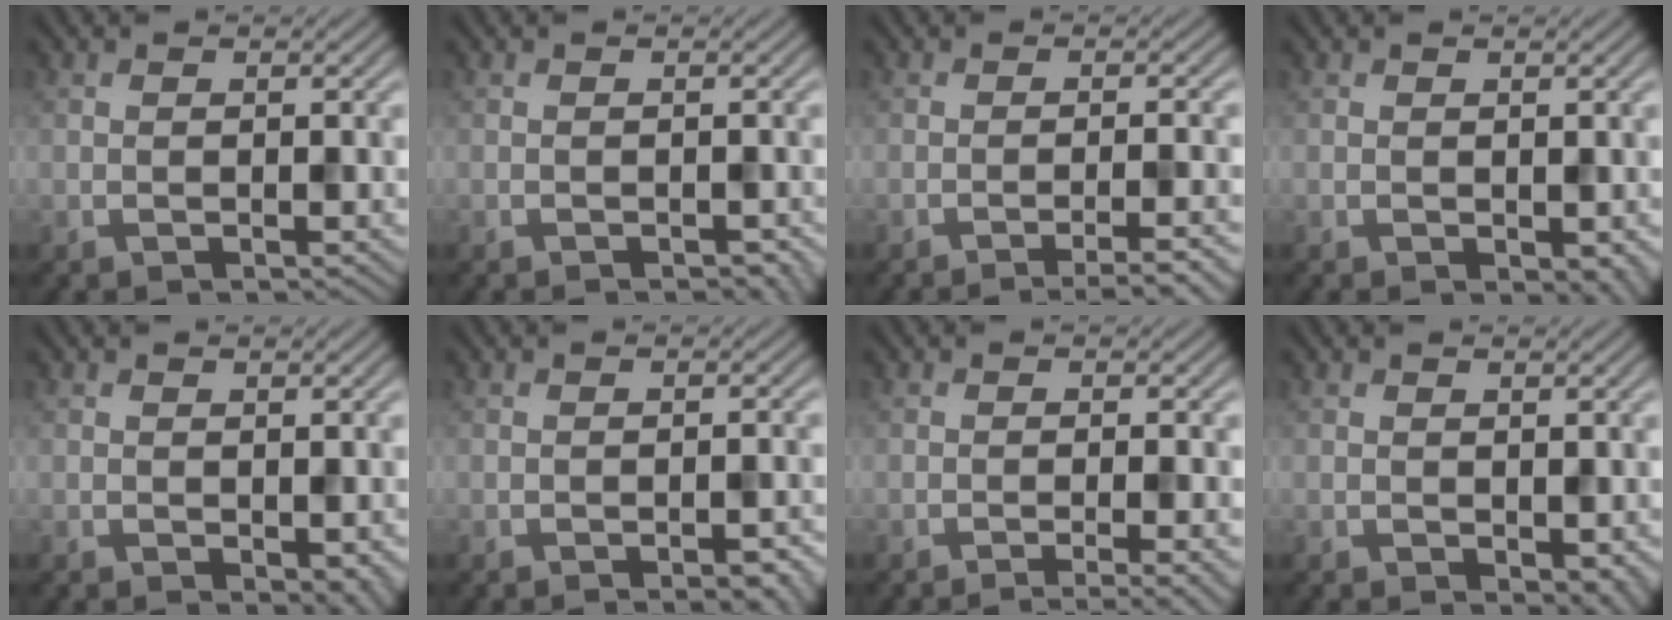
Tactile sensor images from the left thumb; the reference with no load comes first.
{"total": 1.4, "force": [-1.2, 0.4, 0.7], "torque": [-0.007, -0.002, -0.012]}
{"total": 4.7, "force": [-2.9, 0.7, 3.7], "torque": [-0.043, 0.013, -0.055]}
{"total": 1.7, "force": [-0.4, 0.9, 1.3], "torque": [-0.018, -0.010, -0.001]}
{"total": 2.0, "force": [-0.5, 1.1, 1.5], "torque": [-0.020, -0.011, -0.001]}
{"total": 2.7, "force": [-1.7, 0.7, 1.9], "torque": [-0.024, 0.000, -0.019]}
{"total": 3.6, "force": [-1.8, 0.6, 3.1], "torque": [-0.038, 0.002, -0.035]}
{"total": 2.1, "force": [-0.4, 1.3, 1.7], "torque": [-0.023, -0.009, 0.000]}